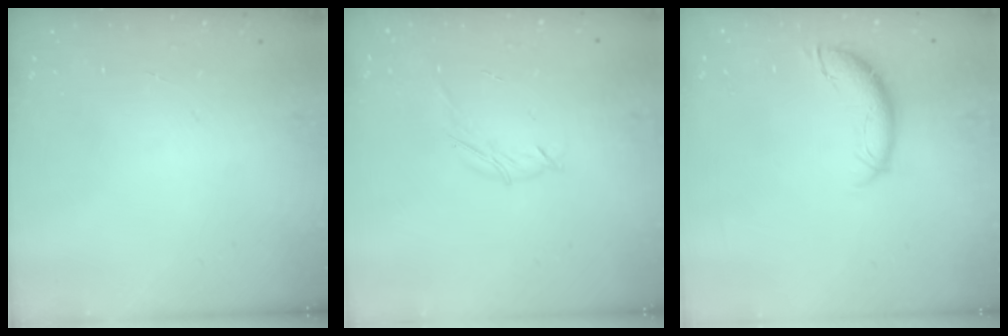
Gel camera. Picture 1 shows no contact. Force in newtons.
{"total": 3.9, "press": 3.8, "slide": 0.8}
{"total": 8.2, "press": 8.2, "slide": 0.7}